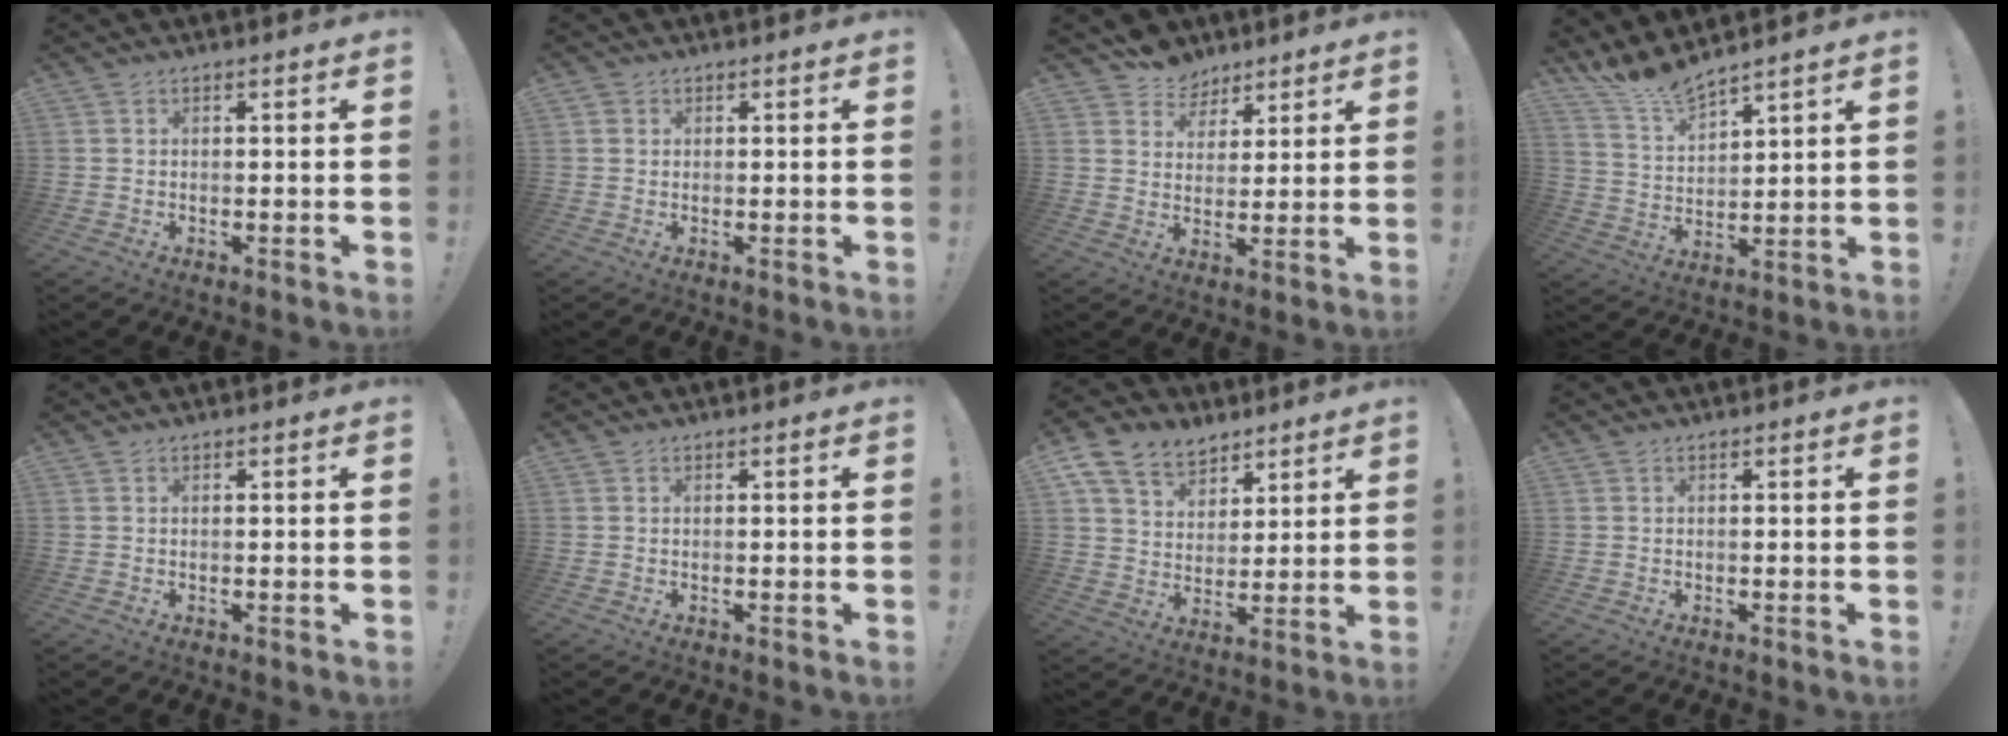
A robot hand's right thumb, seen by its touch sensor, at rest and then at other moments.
{"total": 1.1, "force": [0.6, 0.9, 0.2], "torque": [-0.003, 0.001, 0.011]}
{"total": 6.6, "force": [4.7, 4.7, 0.2], "torque": [0.000, -0.040, 0.093]}
{"total": 9.2, "force": [8.6, 1.3, 2.7], "torque": [-0.070, -0.058, 0.162]}
{"total": 0.0}
{"total": 0.0}
{"total": 12.1, "force": [8.2, 8.1, 3.7], "torque": [-0.074, -0.053, 0.164]}
{"total": 0.0}